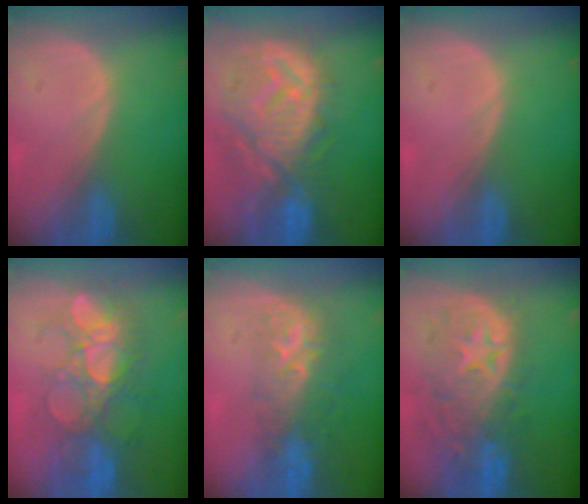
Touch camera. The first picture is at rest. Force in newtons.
{"total": 12.6, "press": 11.2, "slide": 5.8}
{"total": 0.0}
{"total": 9.1, "press": 8.8, "slide": 2.1}
{"total": 8.5, "press": 7.3, "slide": 4.2}
{"total": 11.2, "press": 9.8, "slide": 5.3}